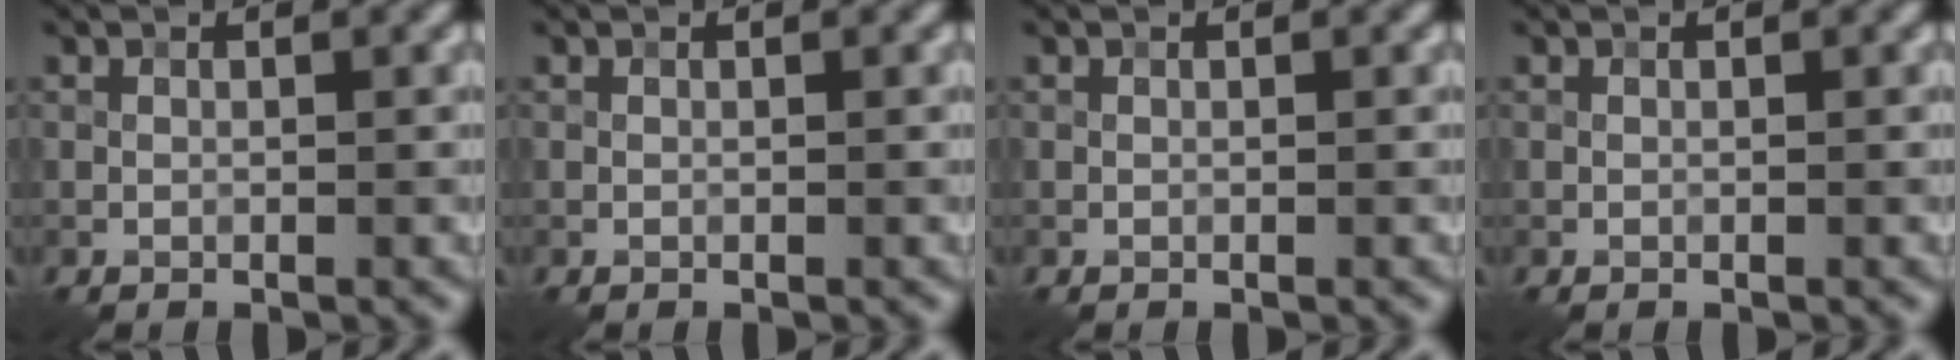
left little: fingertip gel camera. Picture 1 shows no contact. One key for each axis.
{"total": 0.0}
{"total": 0.0}
{"total": 0.0}